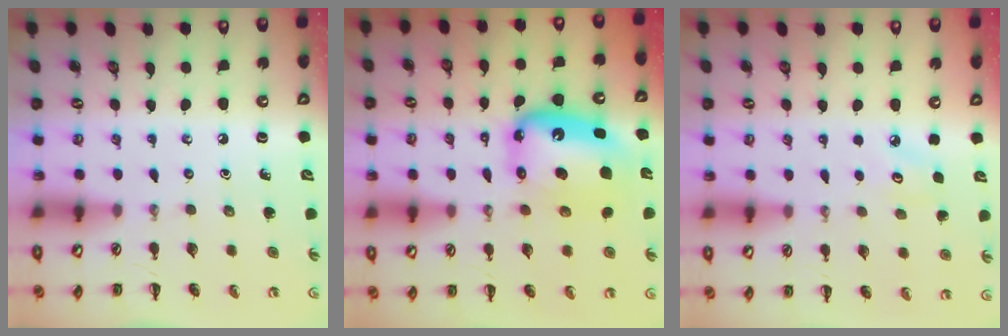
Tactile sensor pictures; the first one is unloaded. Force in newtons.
{"total": 11.6, "press": 11.1, "slide": 3.3}
{"total": 2.9, "press": 2.8, "slide": 0.7}